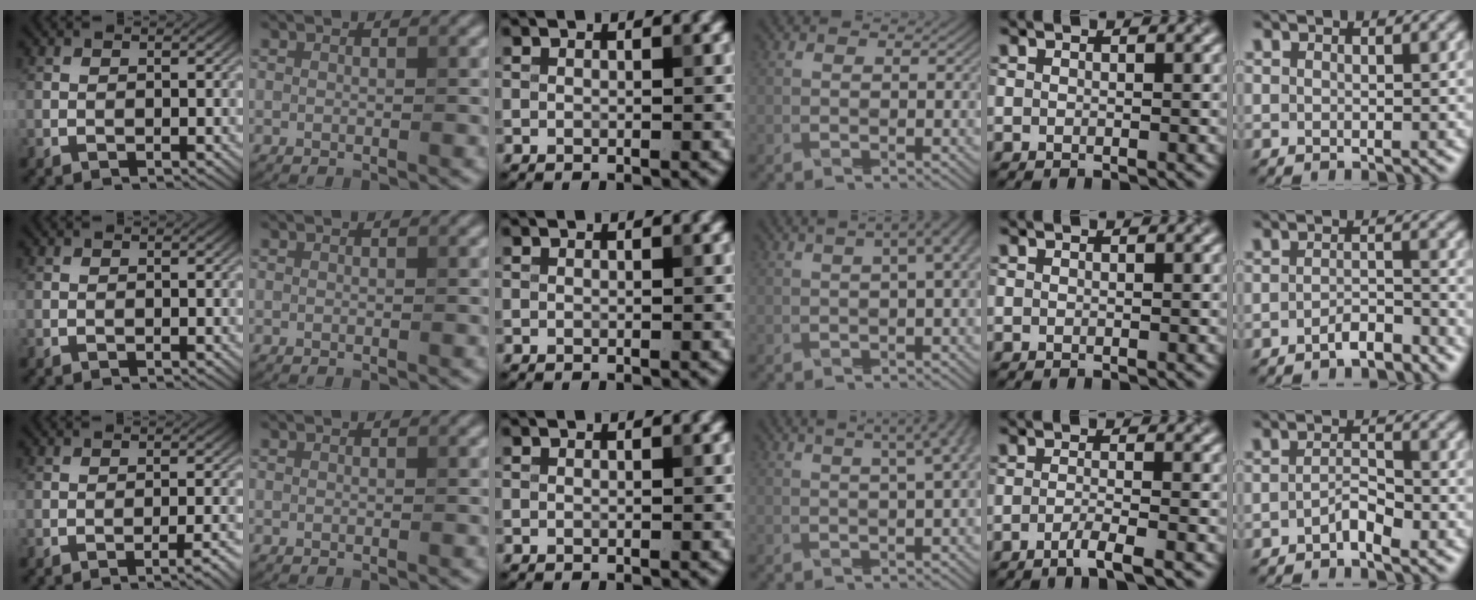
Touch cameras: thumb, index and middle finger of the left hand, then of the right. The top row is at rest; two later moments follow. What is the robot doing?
{"motion": "pour", "object": "sugar"}